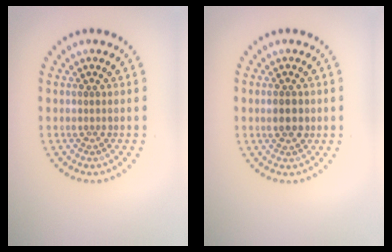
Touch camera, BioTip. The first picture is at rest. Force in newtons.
{"total": 2.0, "press": 2.0, "slide": 0.1}